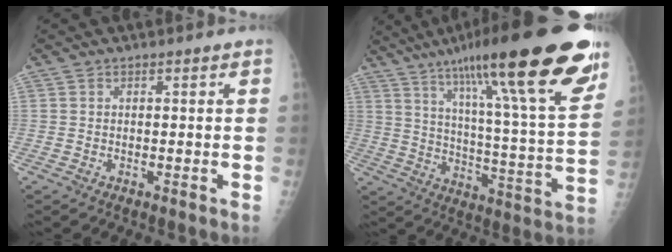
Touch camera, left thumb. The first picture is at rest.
{"total": 30.2, "force": [19.0, 4.5, 23.0], "torque": [-0.339, -0.045, 0.289]}